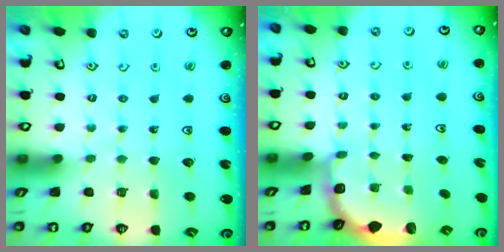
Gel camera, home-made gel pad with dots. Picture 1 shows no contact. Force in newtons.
{"total": 1.8, "press": 1.6, "slide": 0.7}